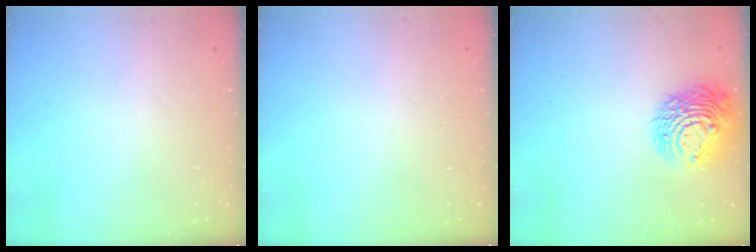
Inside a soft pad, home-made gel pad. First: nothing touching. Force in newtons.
{"total": 0.0}
{"total": 13.6, "press": 13.4, "slide": 1.9}